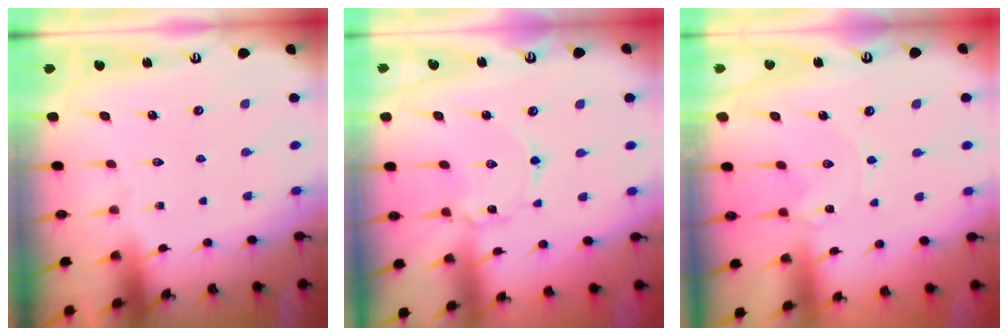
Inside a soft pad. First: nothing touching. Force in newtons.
{"total": 2.4, "press": 2.4, "slide": 0.1}
{"total": 1.8, "press": 1.8, "slide": 0.2}